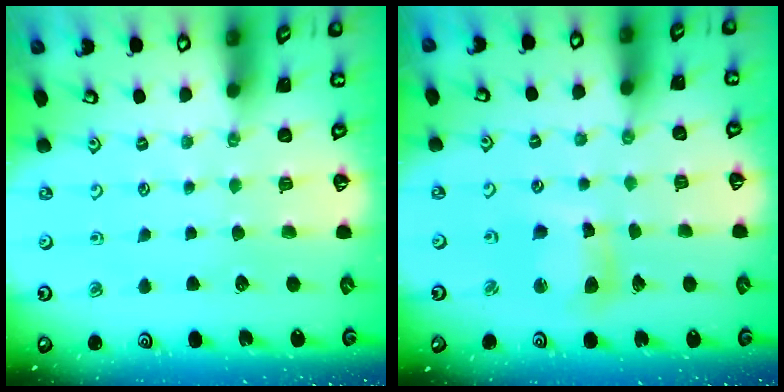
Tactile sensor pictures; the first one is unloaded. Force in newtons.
{"total": 7.7, "press": 7.6, "slide": 1.2}